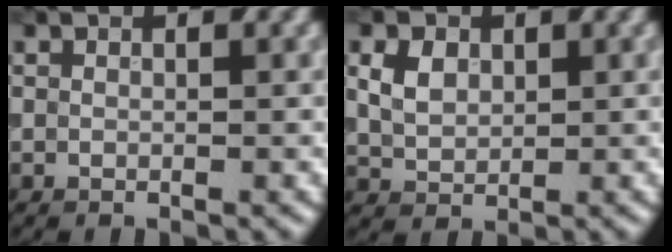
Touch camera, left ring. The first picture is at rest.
{"total": 2.7, "force": [0.8, 1.9, 1.7], "torque": [-0.041, 0.006, 0.020]}